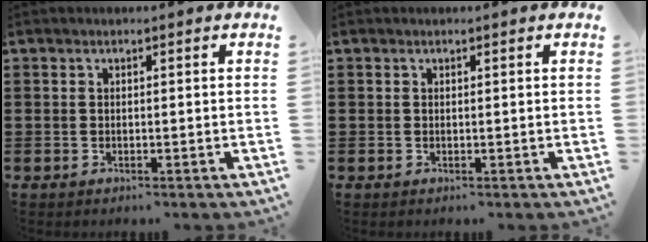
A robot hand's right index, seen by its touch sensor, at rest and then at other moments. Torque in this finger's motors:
{"motor_torque": [0.00, 0.00, 0.00, 0.00]}